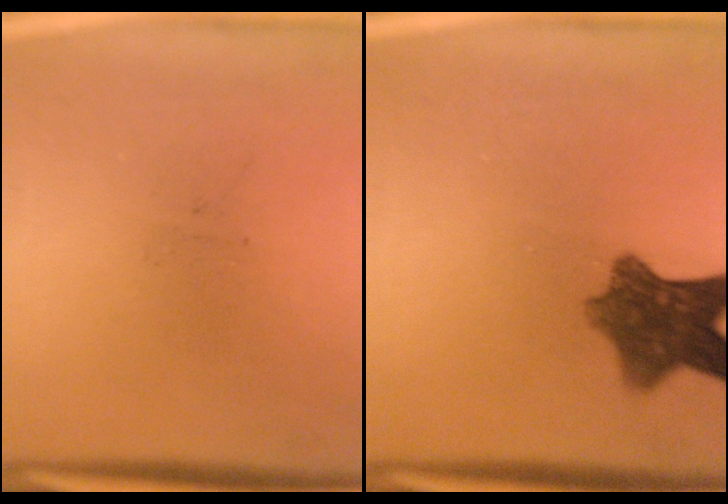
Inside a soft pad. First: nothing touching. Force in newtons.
{"total": 8.2}